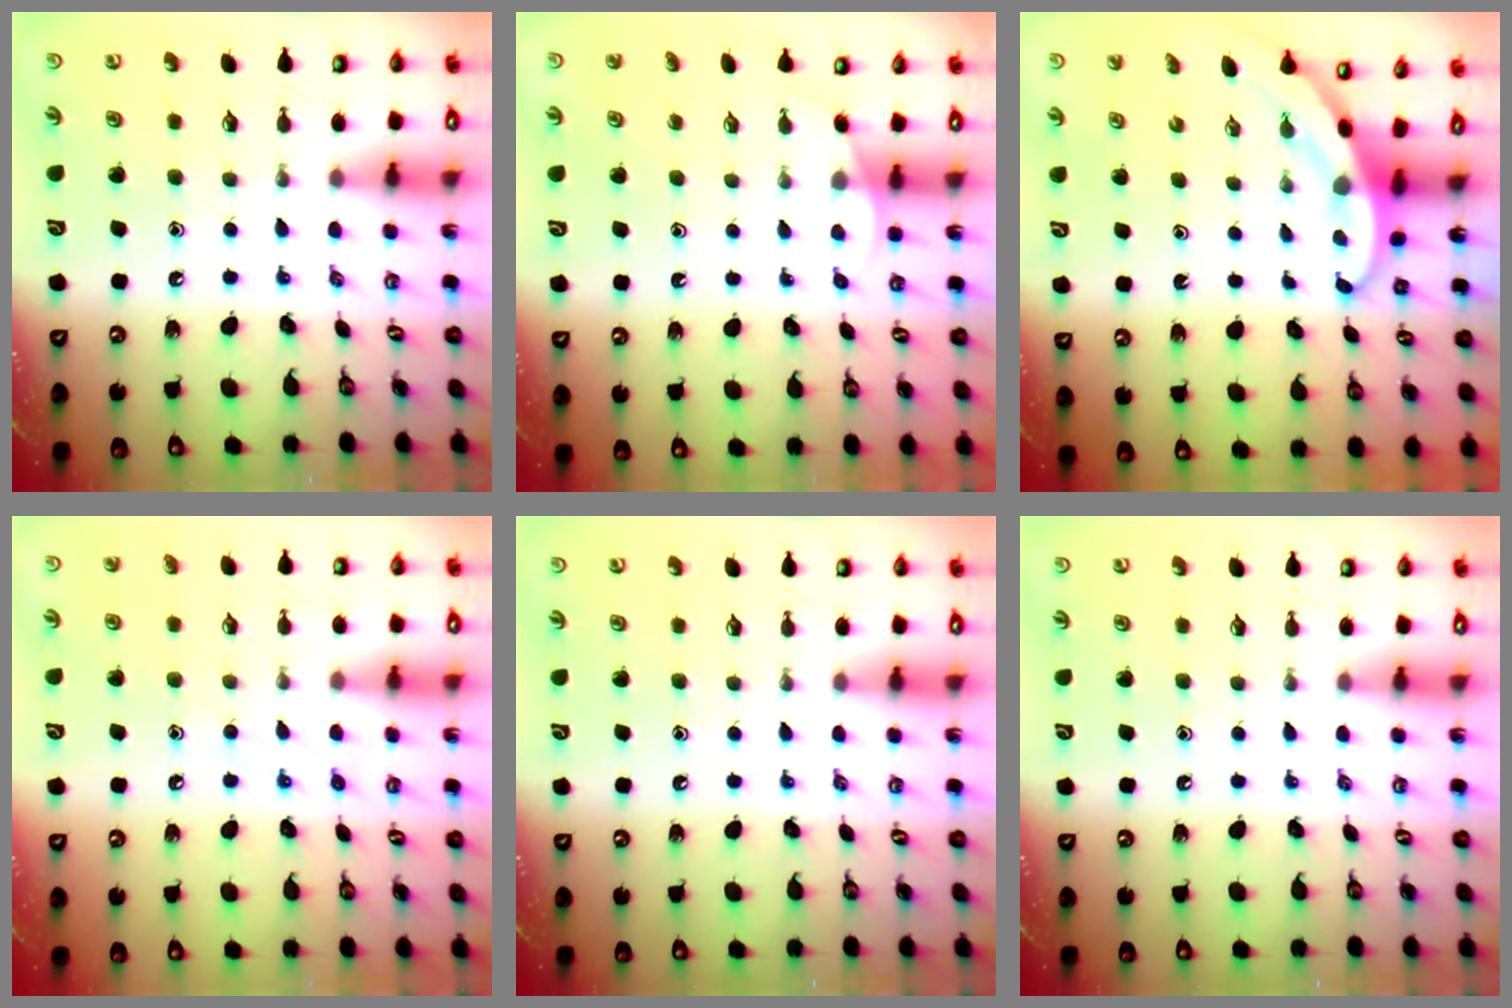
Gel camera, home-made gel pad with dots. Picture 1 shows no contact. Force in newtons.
{"total": 2.9, "press": 2.9, "slide": 0.2}
{"total": 3.4, "press": 3.4, "slide": 0.1}
{"total": 8.3, "press": 8.2, "slide": 0.9}
{"total": 0.0}
{"total": 0.0}